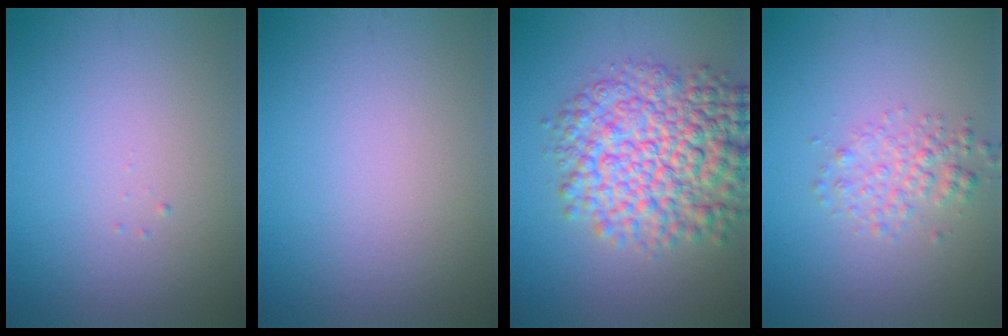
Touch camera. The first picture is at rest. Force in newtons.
{"total": 0.0}
{"total": 9.8, "press": 9.8, "slide": 0.2}
{"total": 2.3, "press": 2.3, "slide": 0.1}